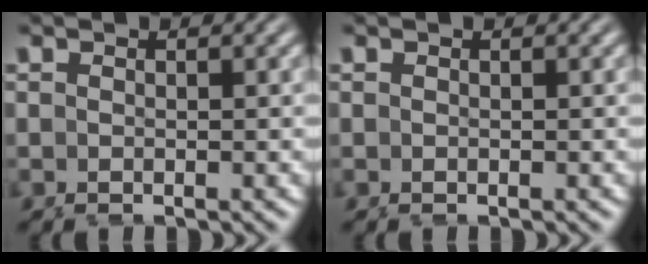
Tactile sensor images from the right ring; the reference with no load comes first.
{"total": 0.0}